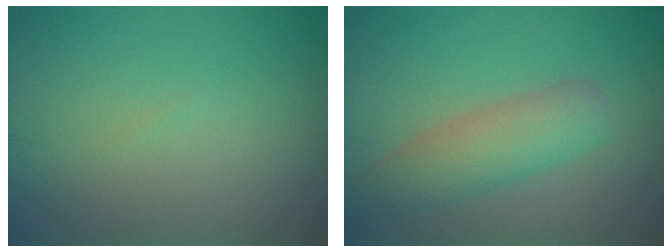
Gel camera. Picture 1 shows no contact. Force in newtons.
{"total": 3.9, "press": 3.9, "slide": 0.2}